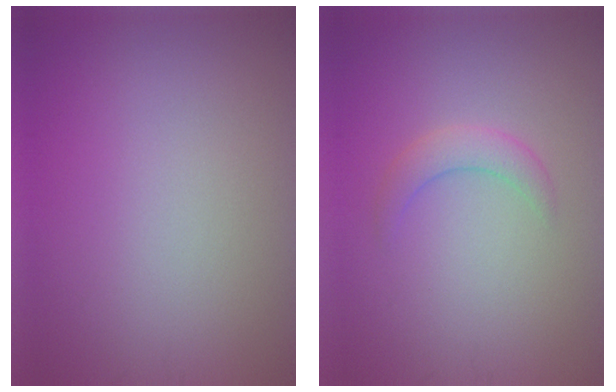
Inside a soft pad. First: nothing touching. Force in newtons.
{"total": 2.0, "press": 2.0, "slide": 0.0}